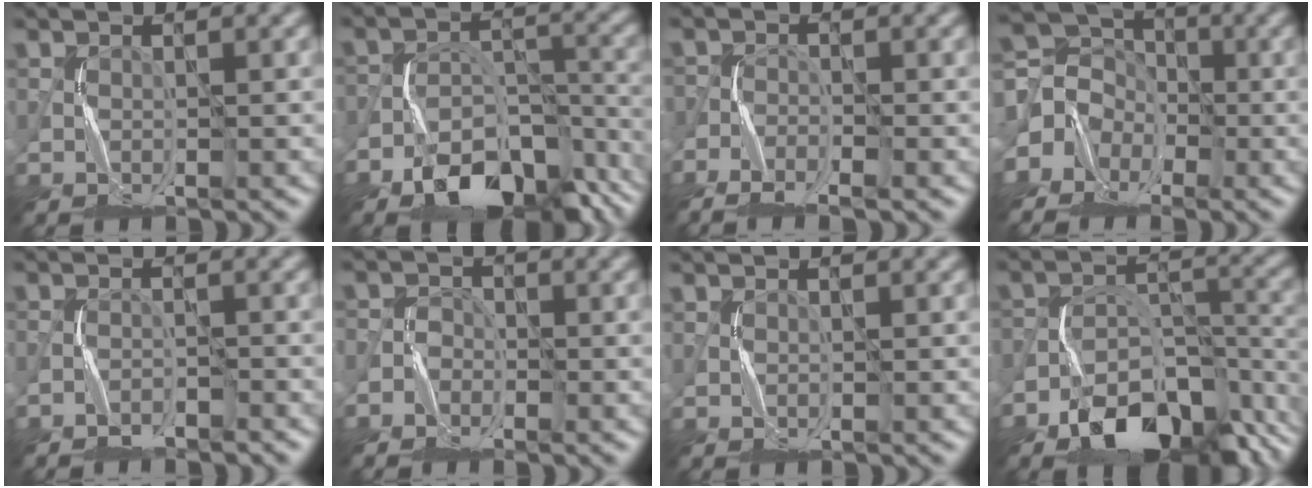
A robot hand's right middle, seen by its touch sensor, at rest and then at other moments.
{"total": 10.1, "force": [-7.5, 5.1, 4.6], "torque": [-0.057, -0.001, -0.121]}
{"total": 4.9, "force": [-4.2, 1.4, 2.1], "torque": [-0.037, -0.012, -0.069]}
{"total": 5.0, "force": [-1.6, 4.6, 1.1], "torque": [-0.011, 0.017, -0.062]}
{"total": 2.3, "force": [-2.3, 0.1, -0.1], "torque": [0.001, 0.006, -0.043]}
{"total": 2.2, "force": [-1.8, 1.3, -0.2], "torque": [0.017, 0.011, -0.041]}
{"total": 0.0}
{"total": 11.4, "force": [-8.1, 5.9, 5.5], "torque": [-0.084, -0.005, -0.126]}